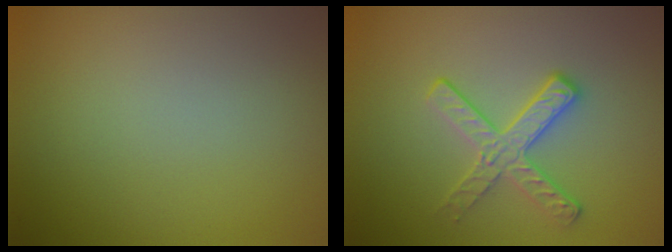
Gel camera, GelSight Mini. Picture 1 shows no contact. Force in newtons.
{"total": 2.8, "press": 2.6, "slide": 1.1}